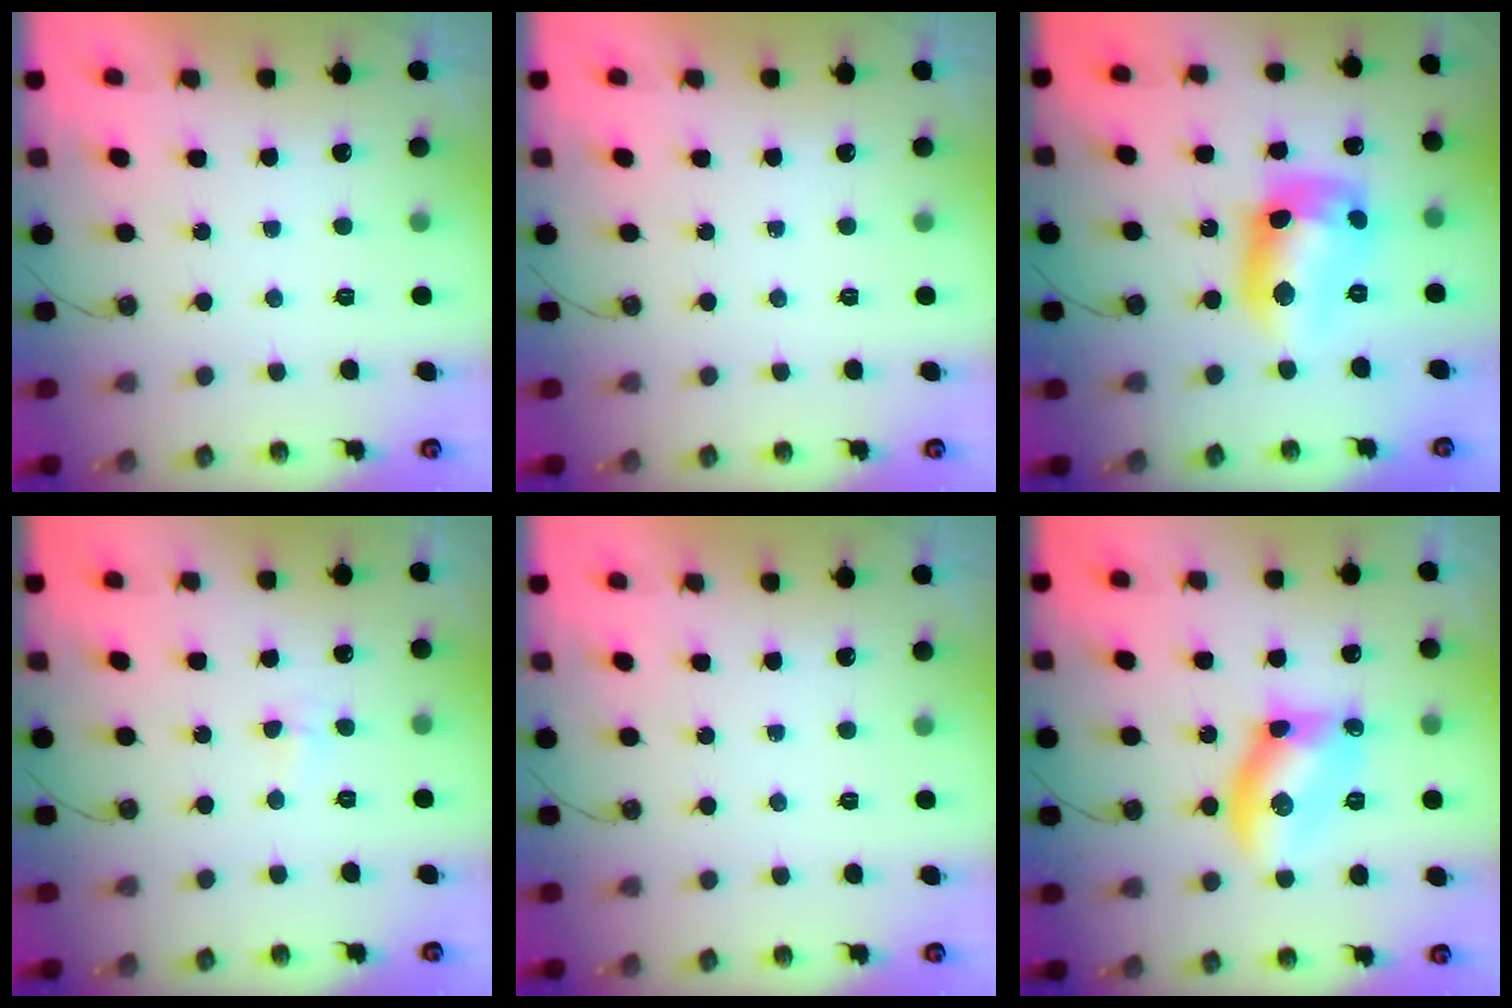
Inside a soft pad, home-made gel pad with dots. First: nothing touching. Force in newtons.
{"total": 0.0}
{"total": 14.4, "press": 14.4, "slide": 0.9}
{"total": 3.9, "press": 2.2, "slide": 3.2}
{"total": 0.0}
{"total": 12.0, "press": 12.0, "slide": 0.5}